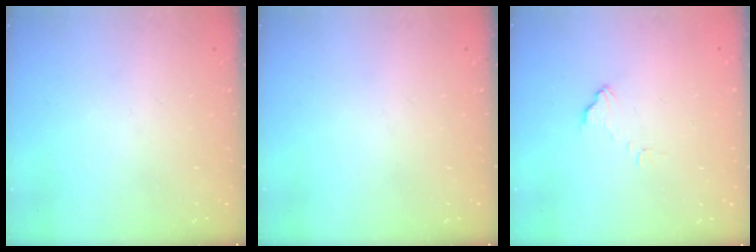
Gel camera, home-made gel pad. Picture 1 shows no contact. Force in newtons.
{"total": 0.0}
{"total": 5.0, "press": 5.0, "slide": 0.5}